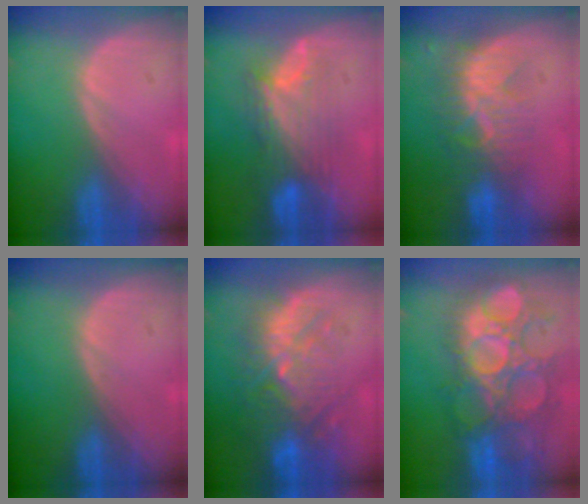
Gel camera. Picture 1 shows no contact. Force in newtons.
{"total": 7.6, "press": 7.2, "slide": 2.3}
{"total": 8.5, "press": 7.6, "slide": 3.8}
{"total": 0.0}
{"total": 11.0, "press": 9.8, "slide": 5.0}
{"total": 12.9, "press": 12.0, "slide": 4.8}